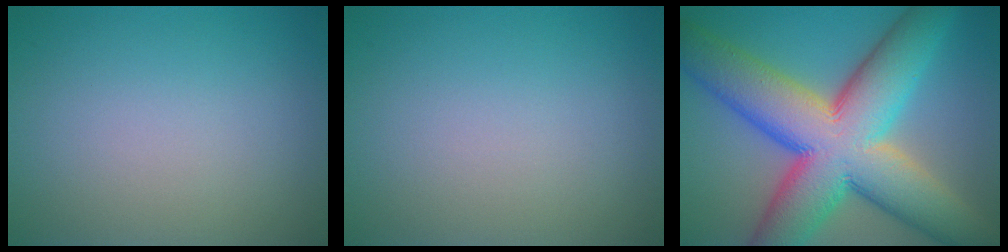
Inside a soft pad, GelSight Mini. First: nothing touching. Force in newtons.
{"total": 0.0}
{"total": 15.8, "press": 15.8, "slide": 0.8}